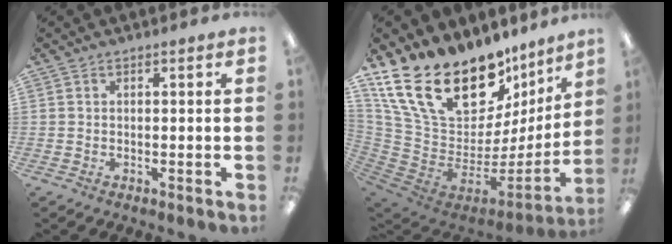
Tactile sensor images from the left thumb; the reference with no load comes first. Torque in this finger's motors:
{"motor_torque": [2.84, 2.17, 1.35, -1.42, 0.60]}